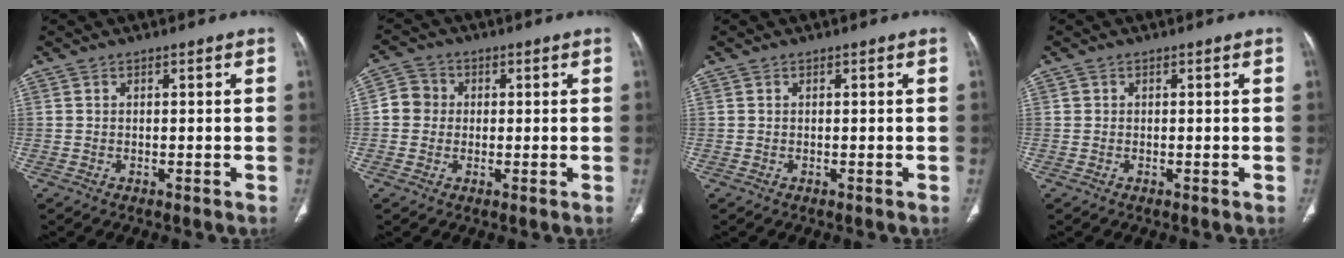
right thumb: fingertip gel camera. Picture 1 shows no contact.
{"total": 4.8, "force": [0.2, 4.6, 1.4], "torque": [-0.008, 0.009, -0.005]}
{"total": 0.0}
{"total": 0.5, "force": [0.1, 0.5, 0.0], "torque": [0.006, 0.006, 0.001]}